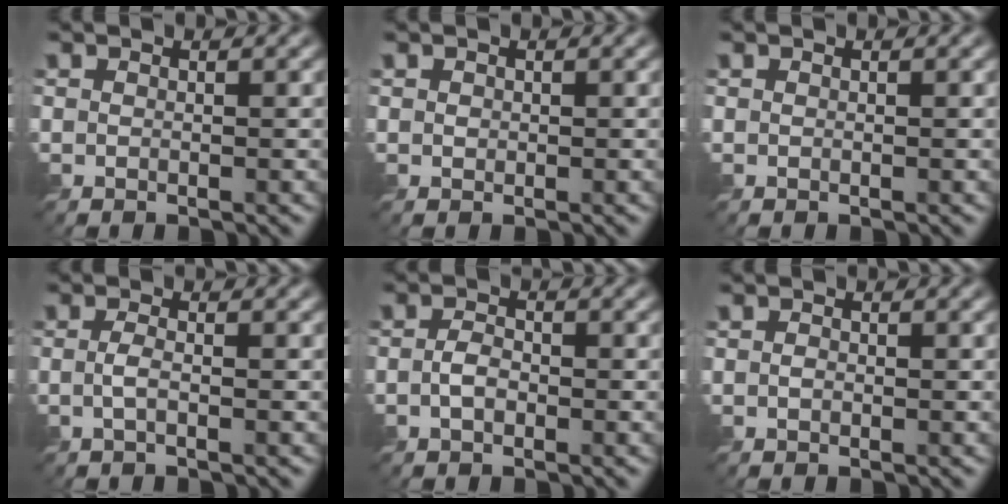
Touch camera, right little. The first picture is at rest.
{"total": 0.5, "force": [0.1, 0.5, 0.1], "torque": [-0.002, -0.002, 0.003]}
{"total": 0.0}
{"total": 1.3, "force": [-0.6, 0.3, 1.1], "torque": [-0.024, 0.000, -0.016]}
{"total": 1.9, "force": [-0.8, 1.1, 1.3], "torque": [-0.024, 0.002, -0.021]}
{"total": 0.6, "force": [-0.4, 0.4, 0.3], "torque": [-0.006, -0.003, -0.008]}